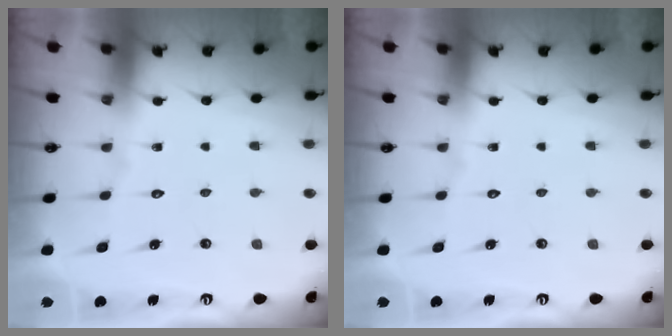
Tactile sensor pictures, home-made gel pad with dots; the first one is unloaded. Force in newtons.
{"total": 0.0}